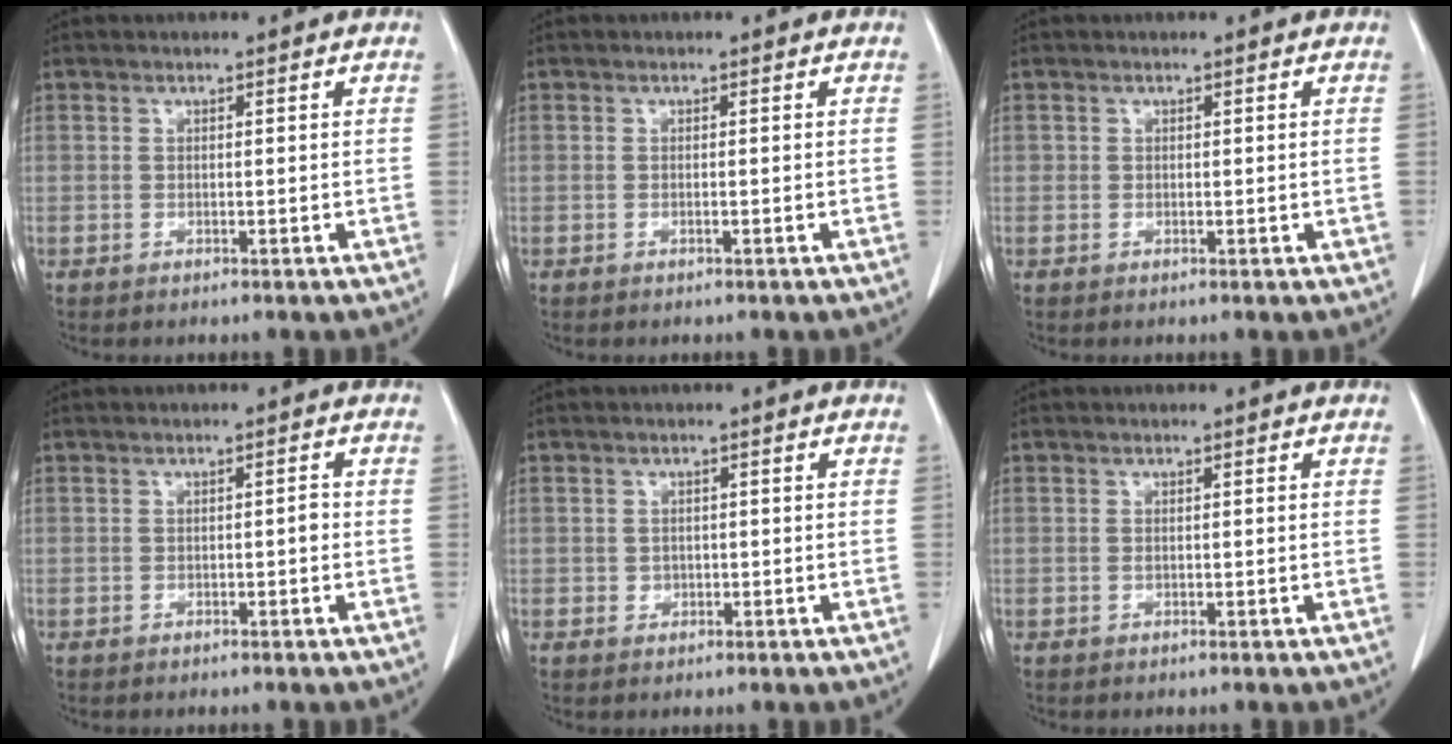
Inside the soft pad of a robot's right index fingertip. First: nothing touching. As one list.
[{"total": 0.0}, {"total": 0.6, "force": [0.1, 0.5, 0.3], "torque": [0.001, 0.002, 0.004]}, {"total": 0.9, "force": [-0.2, 0.2, 0.8], "torque": [-0.009, 0.005, -0.002]}, {"total": 1.2, "force": [-0.2, 1.2, 0.3], "torque": [-0.004, 0.003, -0.001]}, {"total": 0.0}]